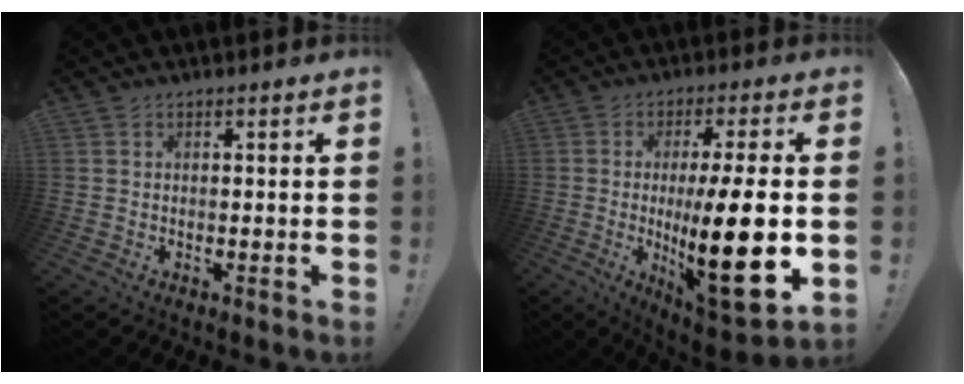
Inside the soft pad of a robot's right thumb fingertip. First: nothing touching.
{"total": 20.5, "force": [-1.9, 4.1, 20.0], "torque": [-0.330, -0.015, -0.029]}